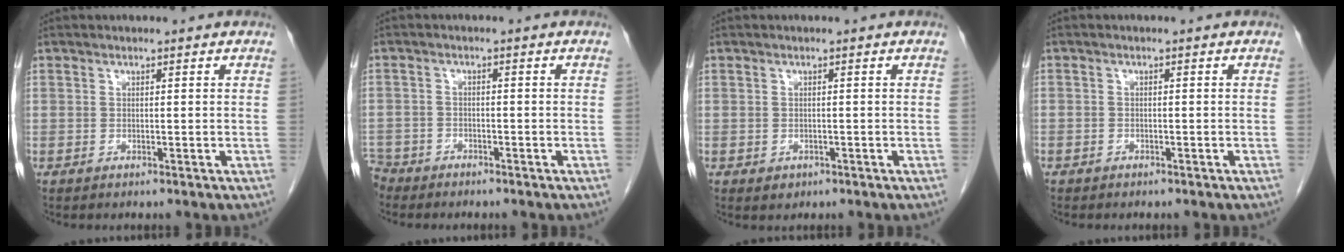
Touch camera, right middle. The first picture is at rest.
{"total": 4.8, "force": [-4.3, 2.1, 0.2], "torque": [-0.006, -0.004, -0.081]}
{"total": 1.2, "force": [-0.5, 1.0, 0.4], "torque": [-0.008, 0.002, 0.000]}
{"total": 1.2, "force": [-0.9, 0.7, 0.2], "torque": [-0.011, 0.002, -0.015]}